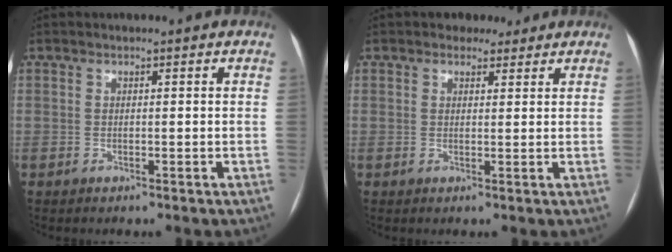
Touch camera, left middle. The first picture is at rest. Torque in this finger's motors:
{"motor_torque": [-0.05, 0.07, 0.02, 0.00]}